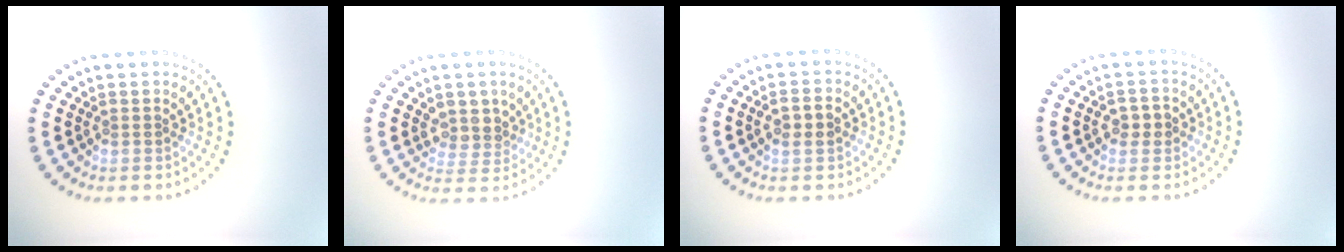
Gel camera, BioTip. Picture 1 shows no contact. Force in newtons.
{"total": 2.5, "press": 2.1, "slide": 1.3}
{"total": 2.1, "press": 2.1, "slide": 0.2}
{"total": 1.9, "press": 1.9, "slide": 0.1}